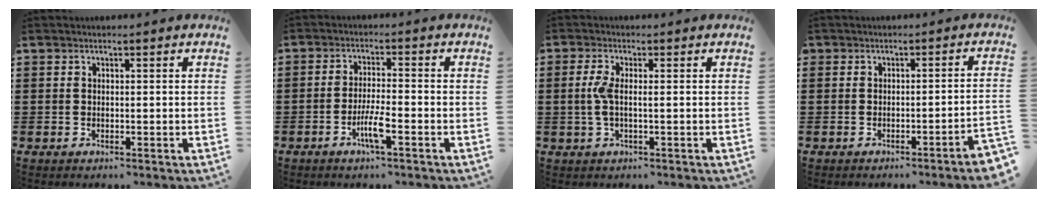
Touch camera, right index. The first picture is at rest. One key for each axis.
{"total": 4.5, "fx": -2.2, "fy": 0.5, "fz": 3.9, "tx": -0.086, "ty": -0.011, "tz": -0.044}
{"total": 3.2, "fx": 0.0, "fy": 0.6, "fz": 3.1, "tx": -0.075, "ty": -0.007, "tz": -0.007}
{"total": 1.7, "fx": -1.5, "fy": -0.3, "fz": 0.8, "tx": -0.015, "ty": -0.001, "tz": -0.031}